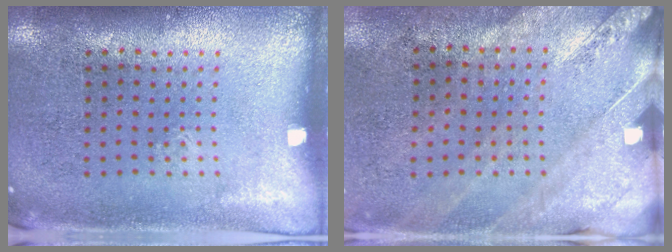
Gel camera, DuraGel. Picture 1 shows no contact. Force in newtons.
{"total": 2.4, "press": 2.0, "slide": 1.3}